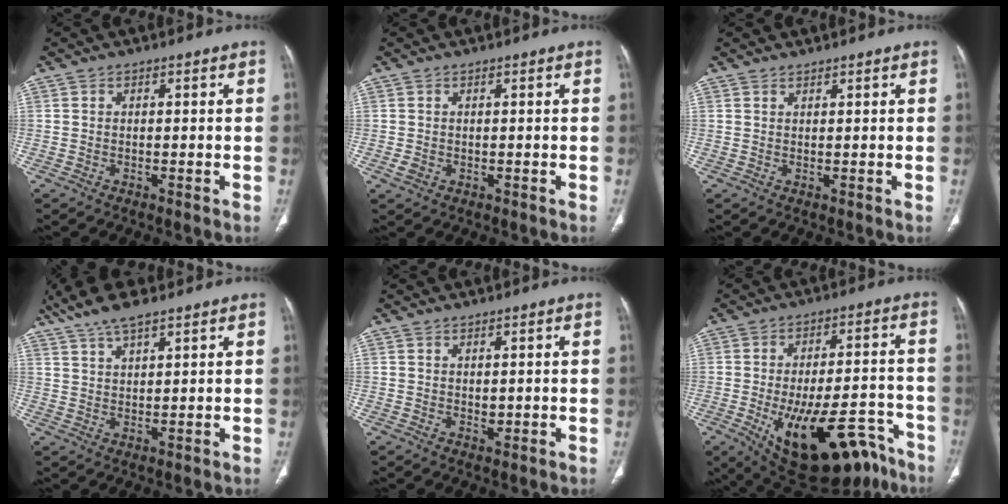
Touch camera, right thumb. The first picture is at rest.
{"total": 1.4, "force": [-0.1, 1.2, 0.8], "torque": [-0.016, -0.001, 0.004]}
{"total": 0.8, "force": [0.8, 0.1, 0.1], "torque": [-0.001, -0.007, 0.016]}
{"total": 8.9, "force": [6.6, 2.5, 5.5], "torque": [-0.104, -0.009, 0.125]}
{"total": 1.2, "force": [0.6, 0.8, 0.8], "torque": [-0.010, -0.007, 0.016]}
{"total": 22.1, "force": [-13.0, 9.3, 15.2], "torque": [-0.172, 0.060, -0.182]}